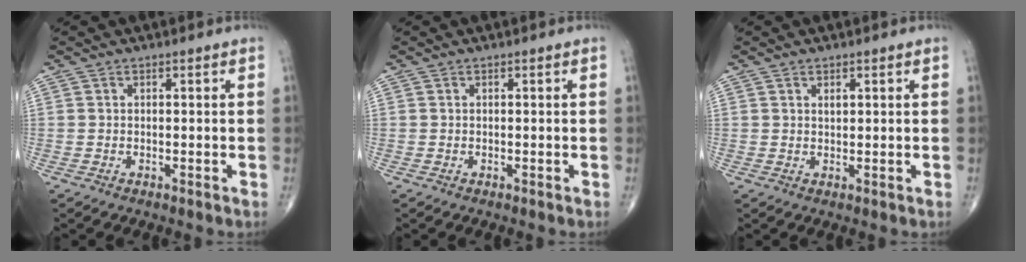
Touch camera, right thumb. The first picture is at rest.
{"total": 0.0}
{"total": 1.5, "force": [0.7, 0.8, 1.0], "torque": [-0.015, -0.002, 0.013]}